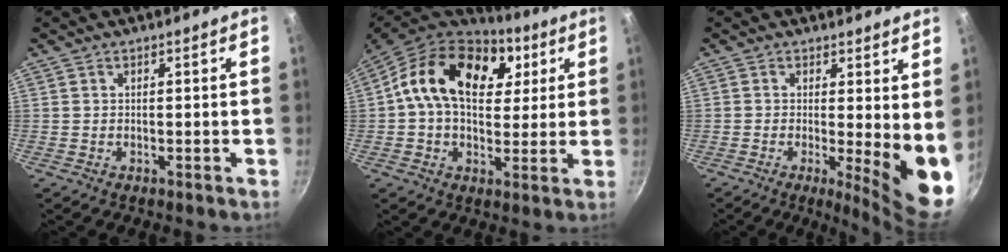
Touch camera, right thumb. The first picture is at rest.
{"total": 21.3, "force": [6.4, 14.1, 14.6], "torque": [-0.223, 0.002, 0.090]}
{"total": 9.2, "force": [-0.1, 2.3, 8.9], "torque": [-0.108, -0.023, 0.001]}